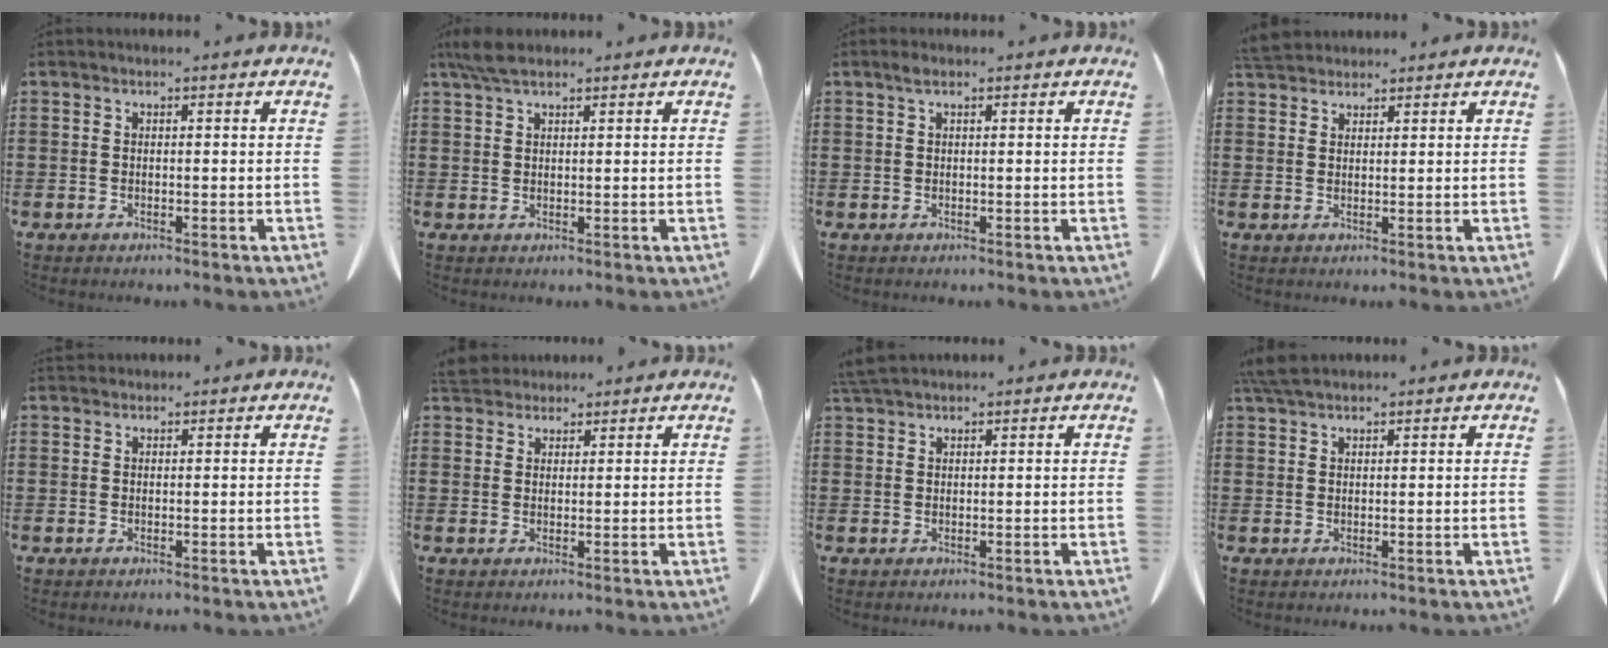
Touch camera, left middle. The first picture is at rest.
{"total": 3.6, "force": [2.5, 1.1, 2.3], "torque": [-0.052, 0.005, 0.049]}
{"total": 1.0, "force": [0.6, 0.3, 0.8], "torque": [-0.017, 0.002, 0.010]}
{"total": 3.7, "force": [3.4, 0.9, 1.0], "torque": [-0.029, -0.004, 0.068]}
{"total": 1.0, "force": [1.0, 0.2, 0.0], "torque": [-0.004, -0.002, 0.020]}
{"total": 3.8, "force": [3.5, 1.1, 0.7], "torque": [-0.025, -0.004, 0.069]}
{"total": 2.7, "force": [2.5, 0.3, 1.1], "torque": [-0.028, 0.001, 0.049]}
{"total": 3.7, "force": [3.0, 0.8, 1.9], "torque": [-0.046, -0.002, 0.059]}